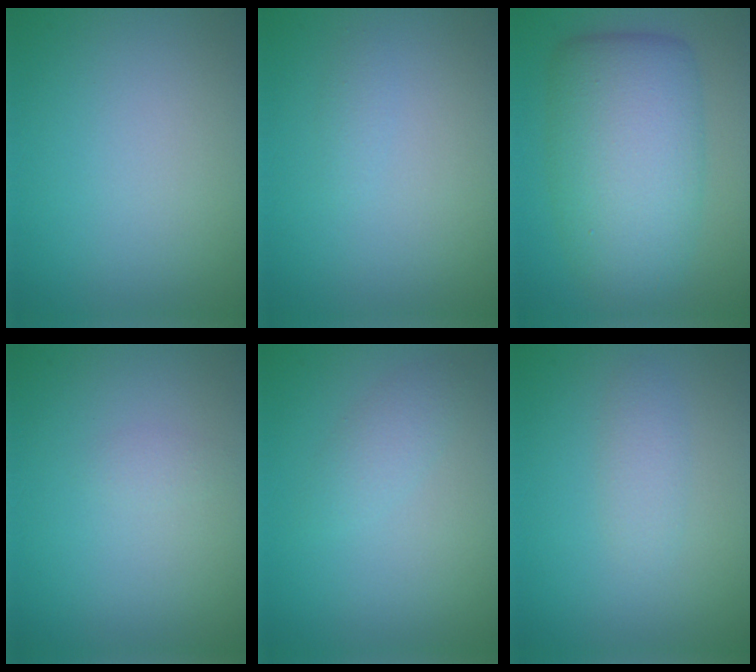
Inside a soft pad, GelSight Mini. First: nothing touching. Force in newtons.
{"total": 0.6, "press": 0.6, "slide": 0.0}
{"total": 9.2, "press": 9.2, "slide": 0.1}
{"total": 0.7, "press": 0.7, "slide": 0.0}
{"total": 1.5, "press": 1.5, "slide": 0.1}
{"total": 1.4, "press": 1.4, "slide": 0.1}